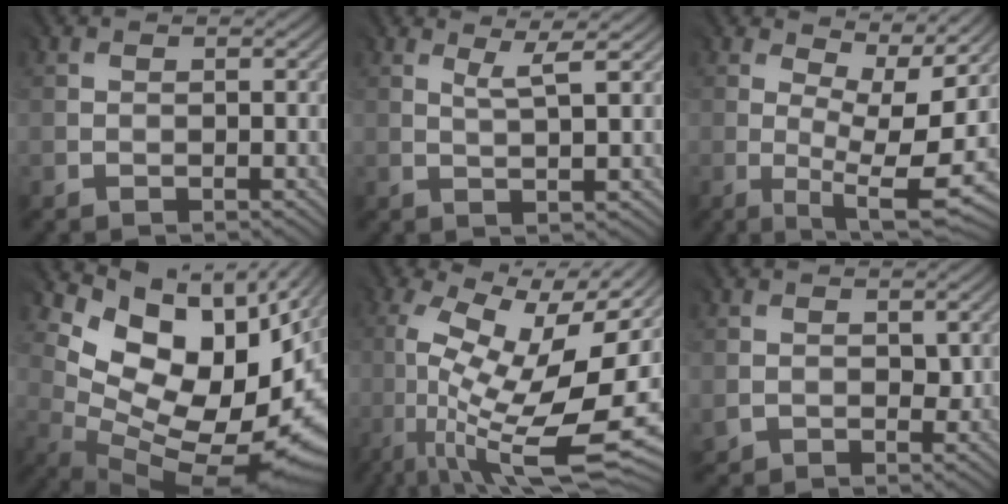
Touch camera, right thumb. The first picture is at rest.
{"total": 2.6, "force": [1.4, 0.0, 2.2], "torque": [-0.039, -0.003, 0.031]}
{"total": 9.6, "force": [1.3, 2.7, 9.1], "torque": [-0.144, 0.002, 0.039]}
{"total": 13.4, "force": [5.0, 7.6, 9.8], "torque": [-0.167, -0.011, 0.111]}
{"total": 15.4, "force": [-2.4, 5.7, 14.2], "torque": [-0.250, -0.002, -0.040]}
{"total": 2.3, "force": [0.7, 1.8, 1.1], "torque": [-0.028, -0.004, 0.018]}